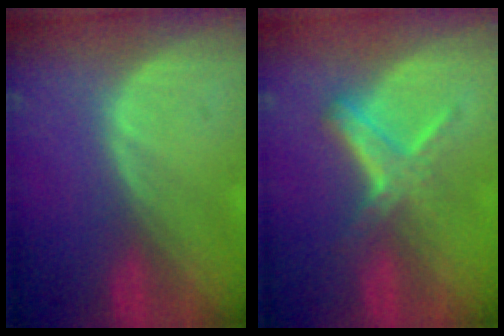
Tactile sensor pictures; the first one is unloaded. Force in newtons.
{"total": 6.1, "press": 5.2, "slide": 3.2}